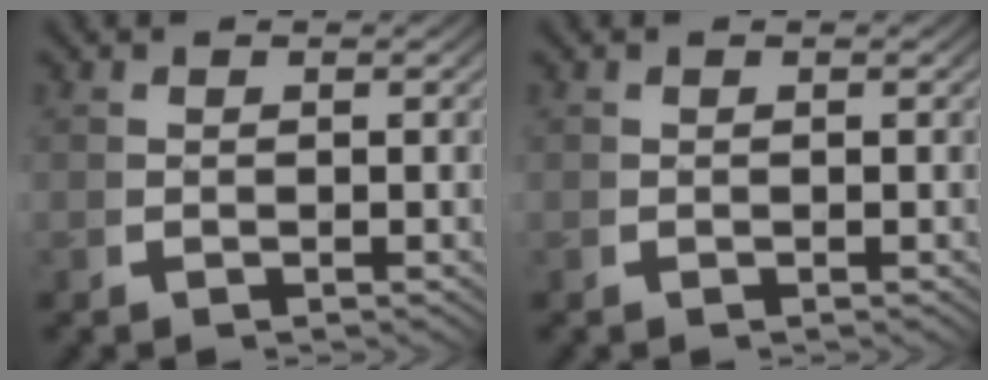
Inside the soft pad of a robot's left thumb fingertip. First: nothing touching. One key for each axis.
{"total": 0.0}